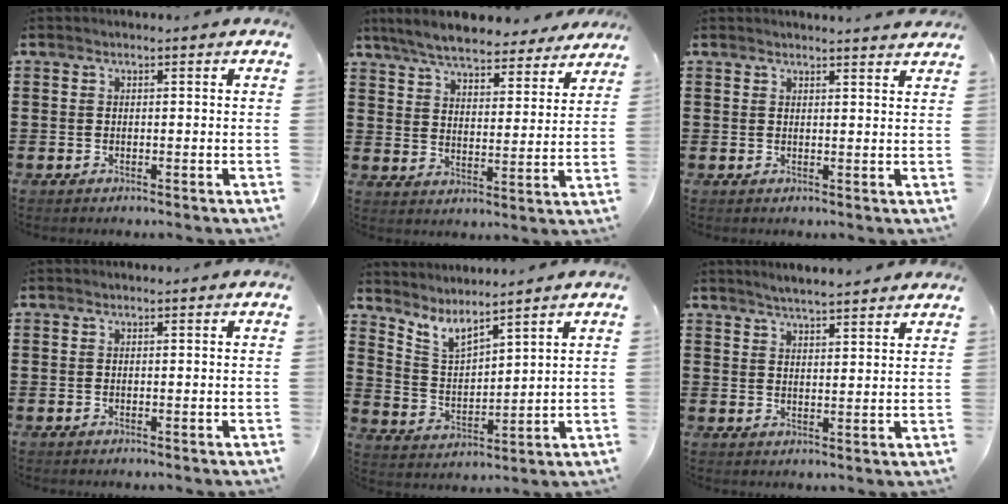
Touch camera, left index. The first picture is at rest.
{"total": 7.0, "force": [6.6, 0.8, 2.2], "torque": [-0.071, -0.029, 0.118]}
{"total": 1.8, "force": [1.8, -0.2, 0.4], "torque": [-0.011, -0.002, 0.035]}
{"total": 0.0}
{"total": 5.0, "force": [4.4, 0.7, 2.2], "torque": [-0.059, -0.022, 0.078]}
{"total": 3.3, "force": [3.3, -0.3, 0.4], "torque": [-0.018, -0.010, 0.059]}